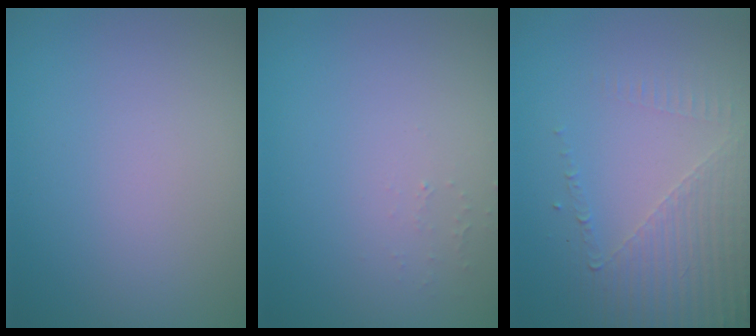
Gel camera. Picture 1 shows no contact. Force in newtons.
{"total": 0.5, "press": 0.5, "slide": 0.1}
{"total": 5.3, "press": 3.1, "slide": 4.3}